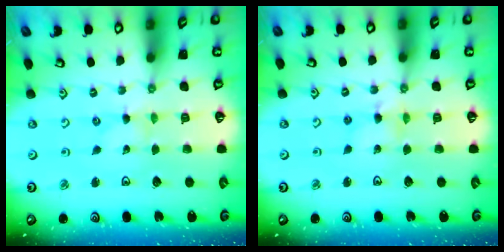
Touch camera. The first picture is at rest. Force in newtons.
{"total": 3.8, "press": 3.8, "slide": 0.4}